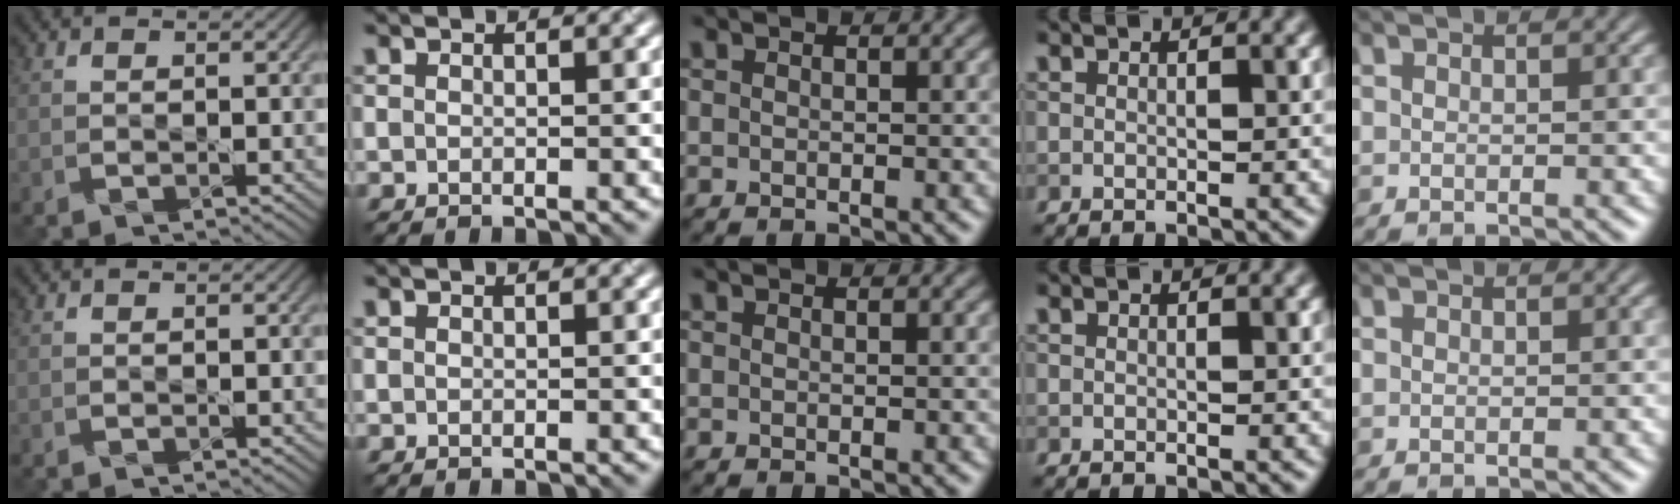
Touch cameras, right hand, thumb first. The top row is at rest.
{}